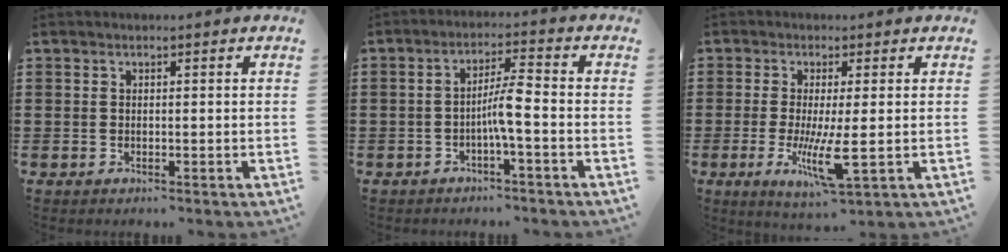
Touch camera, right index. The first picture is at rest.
{"total": 4.9, "force": [-1.6, 0.3, 4.7], "torque": [-0.093, 0.002, -0.036]}
{"total": 7.8, "force": [-1.5, 1.2, 7.5], "torque": [-0.154, -0.027, -0.025]}